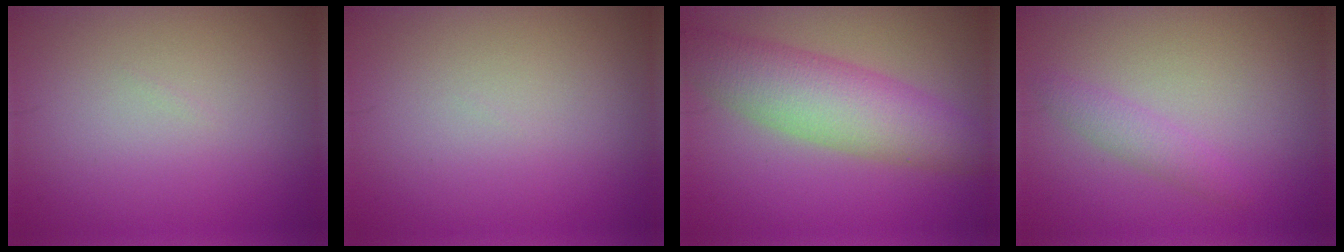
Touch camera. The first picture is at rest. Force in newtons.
{"total": 0.0}
{"total": 6.8, "press": 6.8, "slide": 0.2}
{"total": 1.7, "press": 1.7, "slide": 0.1}